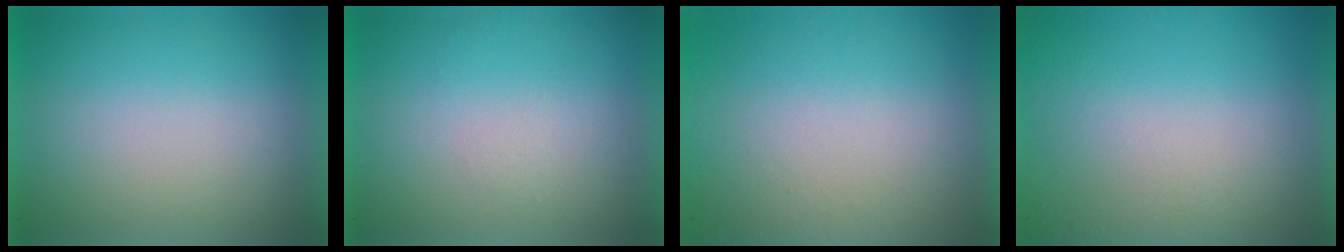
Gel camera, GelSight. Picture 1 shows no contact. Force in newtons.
{"total": 1.3}
{"total": 8.2}
{"total": 5.0}